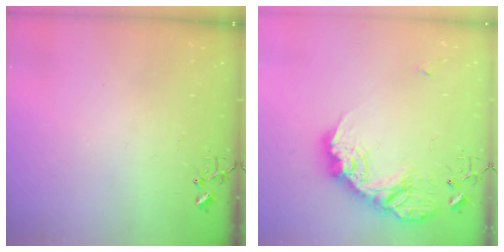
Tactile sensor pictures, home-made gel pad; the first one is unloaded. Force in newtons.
{"total": 18.5, "press": 18.5, "slide": 0.6}